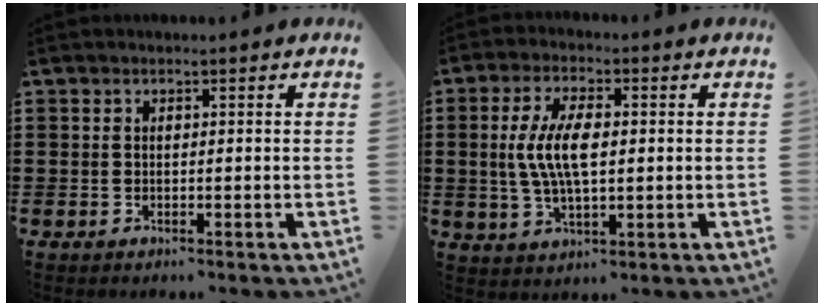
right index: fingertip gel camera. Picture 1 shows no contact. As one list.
[{"total": 7.7, "force": [0.3, 3.2, 7.1], "torque": [-0.160, 0.001, -0.003]}]